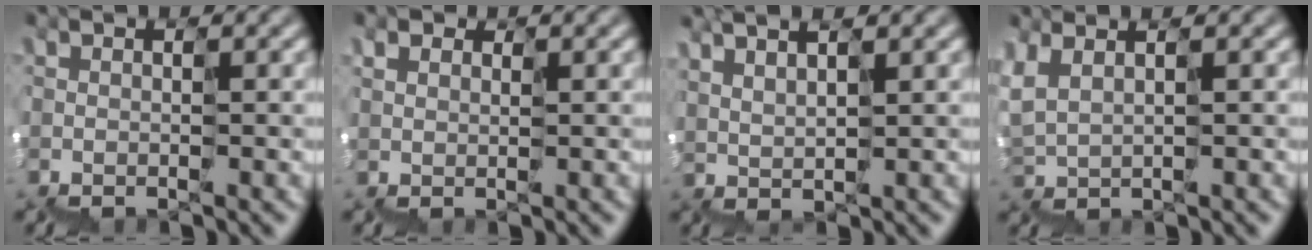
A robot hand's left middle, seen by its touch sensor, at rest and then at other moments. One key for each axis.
{"total": 0.9, "fx": 0.6, "fy": 0.7, "fz": 0.3, "tx": -0.011, "ty": 0.010, "tz": 0.012}
{"total": 2.3, "fx": 2.1, "fy": 0.2, "fz": 1.0, "tx": -0.014, "ty": 0.024, "tz": 0.038}
{"total": 1.9, "fx": 1.6, "fy": 0.6, "fz": 0.8, "tx": -0.029, "ty": 0.019, "tz": 0.036}